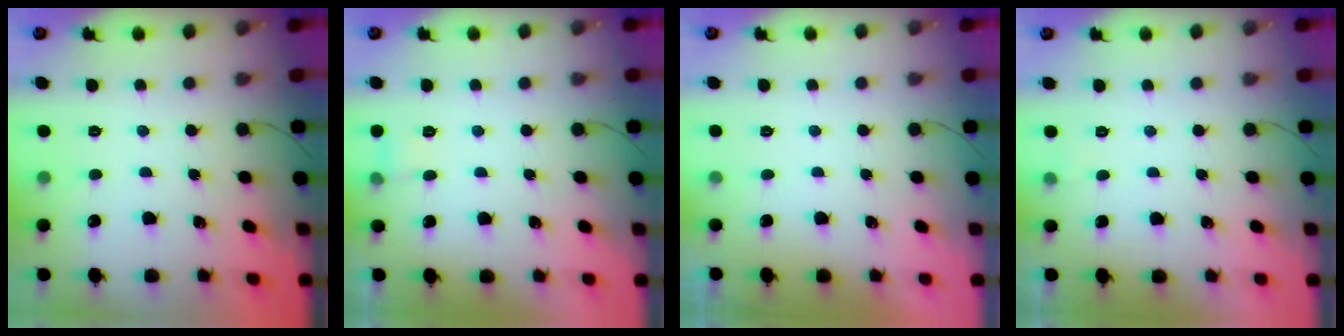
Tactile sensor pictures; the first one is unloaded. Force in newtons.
{"total": 4.5, "press": 4.3, "slide": 1.2}
{"total": 0.0}
{"total": 2.4, "press": 2.2, "slide": 0.9}